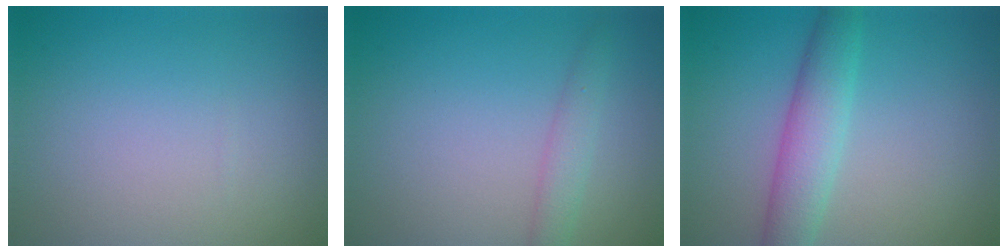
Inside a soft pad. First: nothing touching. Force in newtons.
{"total": 1.8, "press": 1.8, "slide": 0.0}
{"total": 4.2, "press": 4.2, "slide": 0.4}